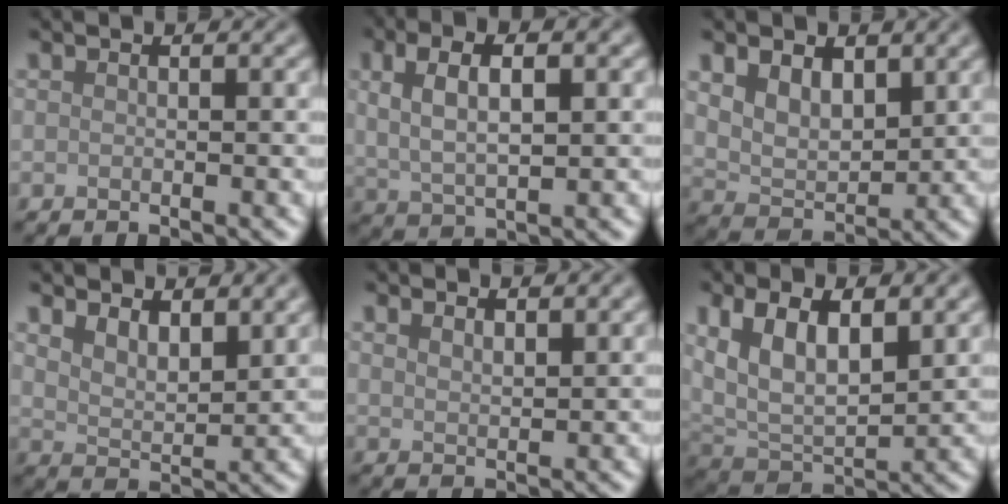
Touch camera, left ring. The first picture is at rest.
{"total": 5.4, "force": [1.3, 2.3, 4.6], "torque": [-0.088, 0.003, 0.026]}
{"total": 4.1, "force": [1.7, 2.7, 2.5], "torque": [-0.058, -0.012, 0.032]}
{"total": 4.6, "force": [3.2, 2.0, 2.5], "torque": [-0.052, -0.004, 0.056]}
{"total": 2.0, "force": [1.8, 0.6, 0.8], "torque": [-0.015, -0.001, 0.034]}
{"total": 7.9, "force": [2.8, 4.1, 6.2], "torque": [-0.131, -0.004, 0.049]}